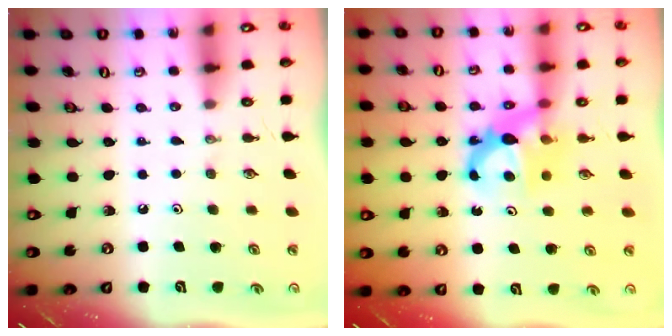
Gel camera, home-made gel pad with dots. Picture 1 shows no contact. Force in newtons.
{"total": 6.7, "press": 6.7, "slide": 0.2}